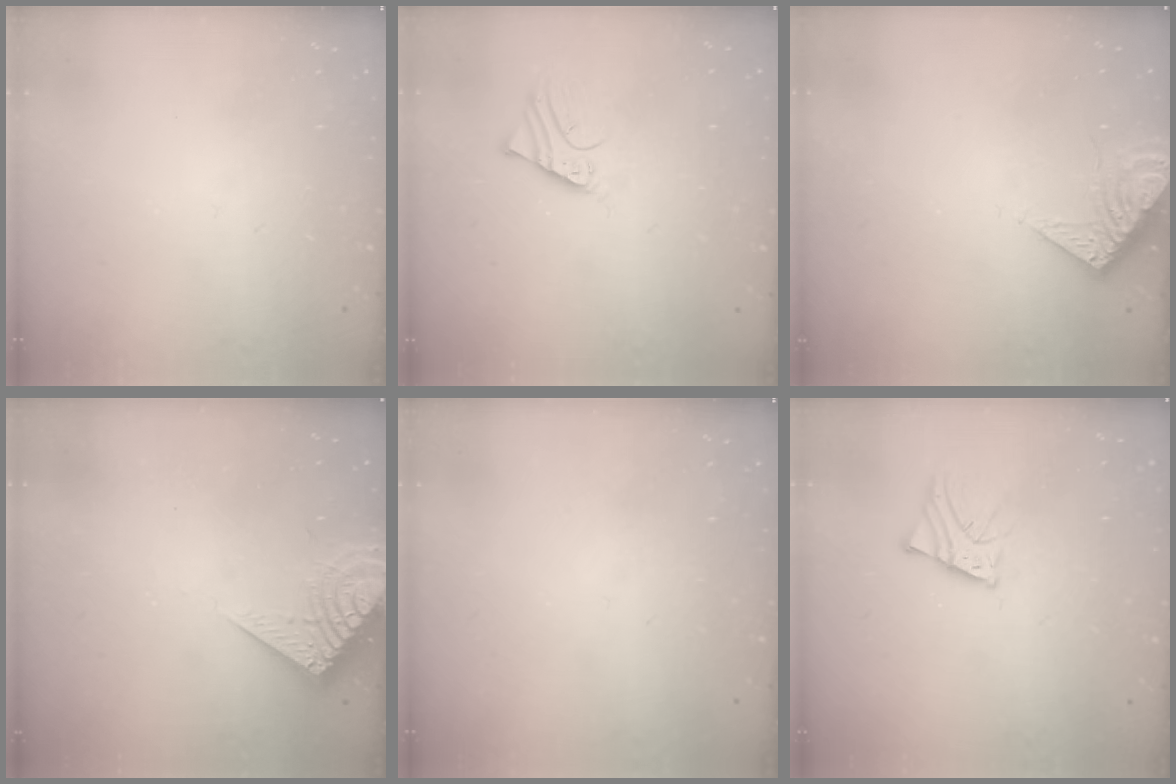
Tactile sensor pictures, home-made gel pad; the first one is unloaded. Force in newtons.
{"total": 2.6, "press": 2.6, "slide": 0.1}
{"total": 7.6, "press": 7.5, "slide": 0.9}
{"total": 9.5, "press": 9.5, "slide": 0.8}
{"total": 0.0}
{"total": 2.9, "press": 2.9, "slide": 0.2}